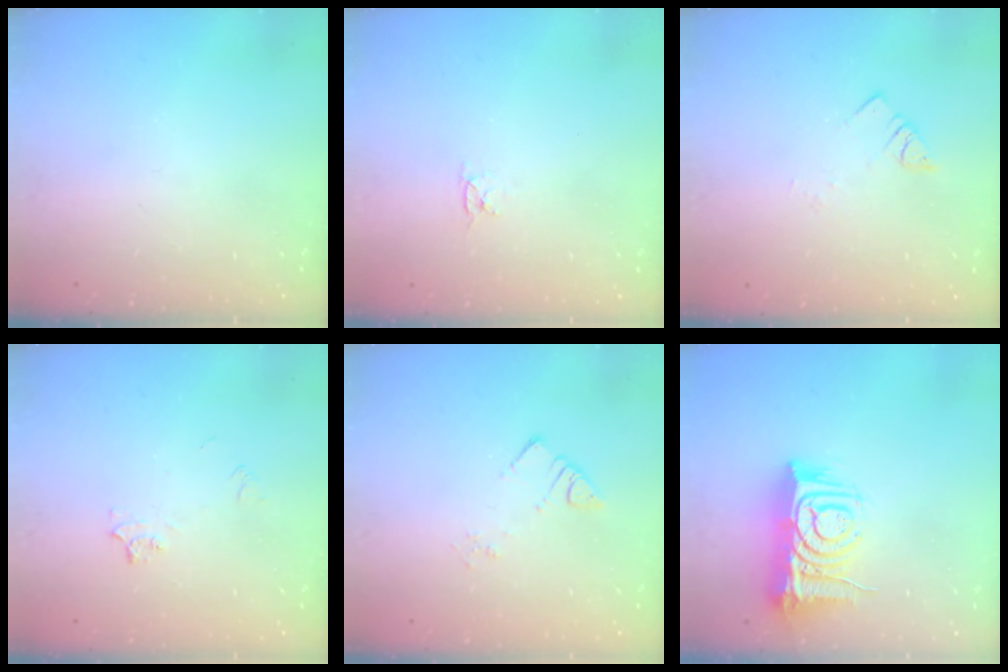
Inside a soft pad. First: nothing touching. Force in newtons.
{"total": 2.8, "press": 2.8, "slide": 0.3}
{"total": 2.8, "press": 2.8, "slide": 0.3}
{"total": 4.3, "press": 4.2, "slide": 0.5}
{"total": 3.3, "press": 3.3, "slide": 0.2}
{"total": 12.8, "press": 12.7, "slide": 1.6}